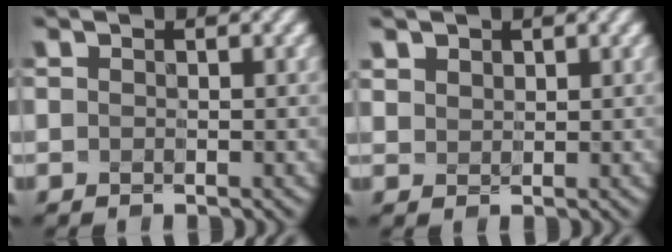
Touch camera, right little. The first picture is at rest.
{"total": 2.6, "force": [1.5, 1.8, 1.0], "torque": [-0.041, 0.006, 0.031]}